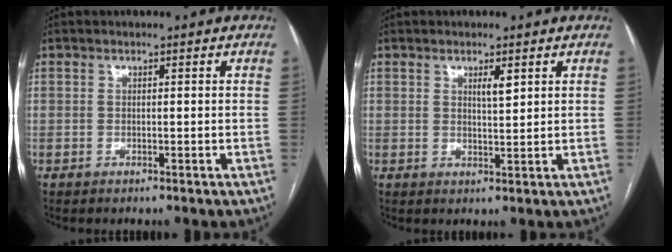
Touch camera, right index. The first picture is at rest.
{"total": 2.3, "force": [1.2, 0.4, 1.9], "torque": [-0.034, -0.003, 0.021]}